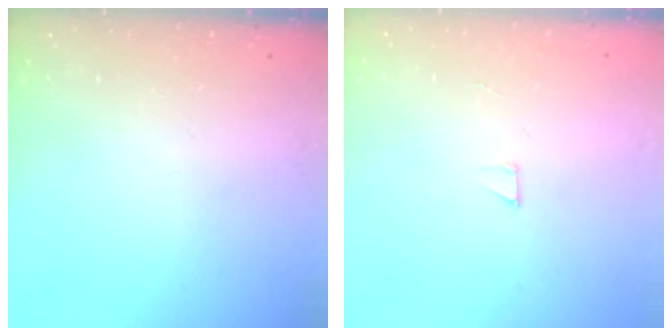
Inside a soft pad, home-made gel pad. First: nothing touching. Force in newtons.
{"total": 2.0, "press": 2.0, "slide": 0.0}